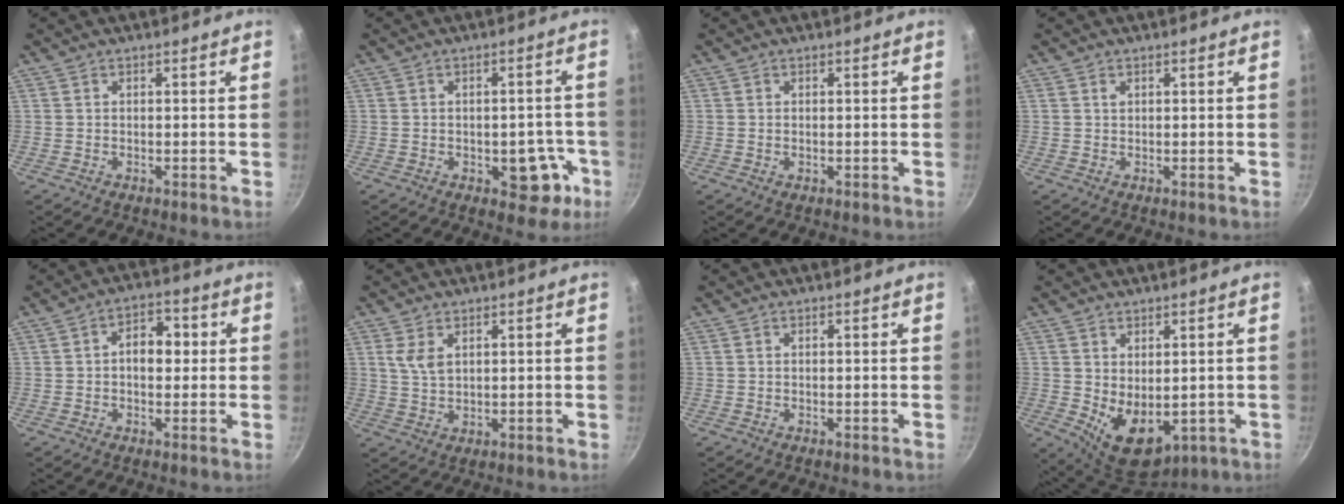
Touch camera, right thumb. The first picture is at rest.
{"total": 7.8, "force": [-3.0, 4.3, 5.7], "torque": [-0.036, 0.023, -0.031]}
{"total": 0.0}
{"total": 0.8, "force": [0.4, 0.5, 0.4], "torque": [-0.004, -0.001, 0.008]}
{"total": 7.7, "force": [0.5, 4.9, 5.9], "torque": [-0.064, 0.019, 0.000]}
{"total": 3.8, "force": [1.6, 2.1, 2.8], "torque": [-0.052, -0.009, 0.040]}
{"total": 0.0}
{"total": 10.3, "force": [-1.4, 6.0, 8.2], "torque": [-0.115, -0.012, 0.007]}